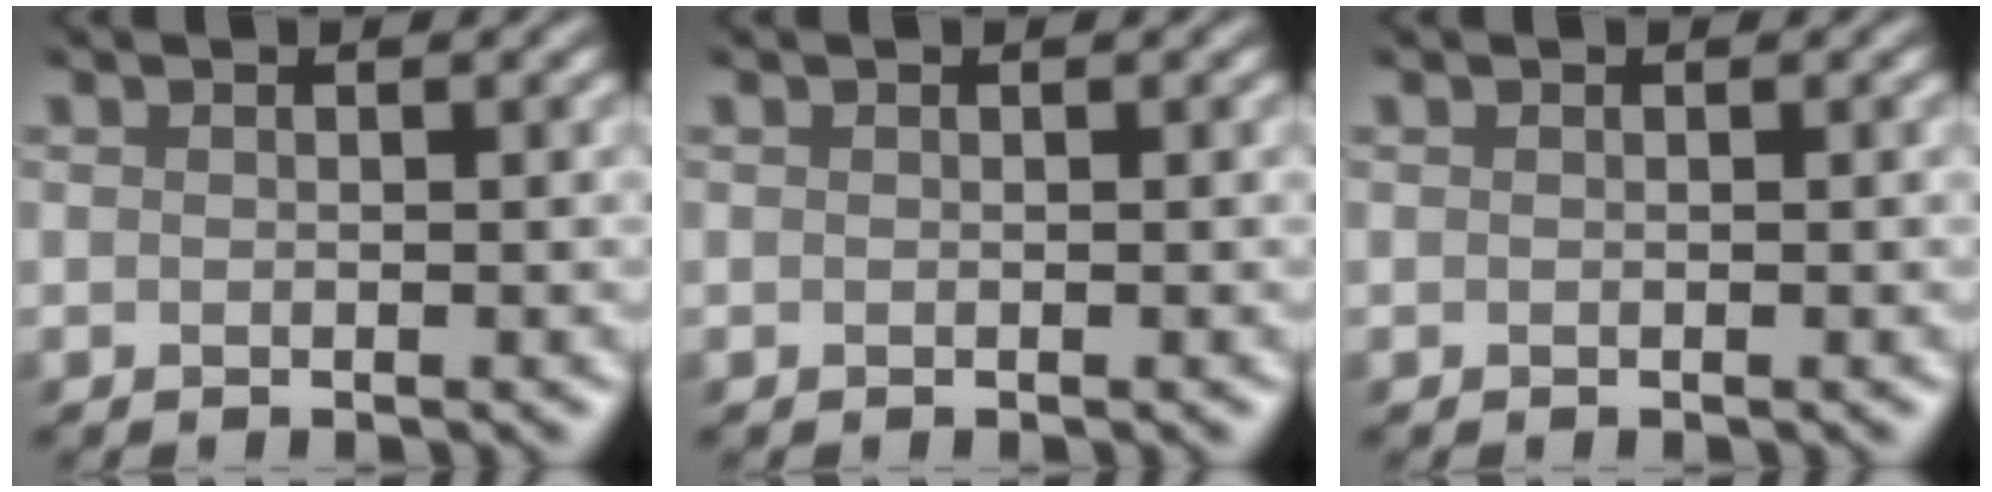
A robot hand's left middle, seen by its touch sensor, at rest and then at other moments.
{"total": 0.0}
{"total": 0.0}